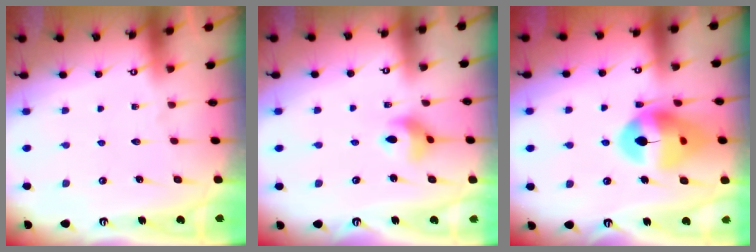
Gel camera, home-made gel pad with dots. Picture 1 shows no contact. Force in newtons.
{"total": 5.7, "press": 5.7, "slide": 0.4}
{"total": 15.8, "press": 15.7, "slide": 2.0}